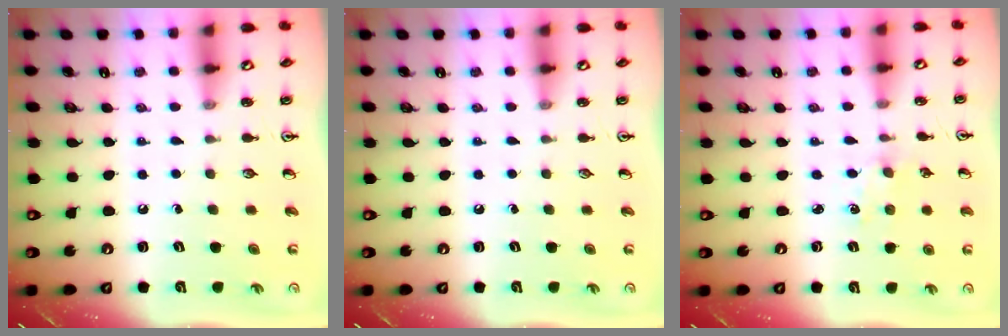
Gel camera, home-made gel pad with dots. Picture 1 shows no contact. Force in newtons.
{"total": 0.0}
{"total": 0.7, "press": 0.7, "slide": 0.2}